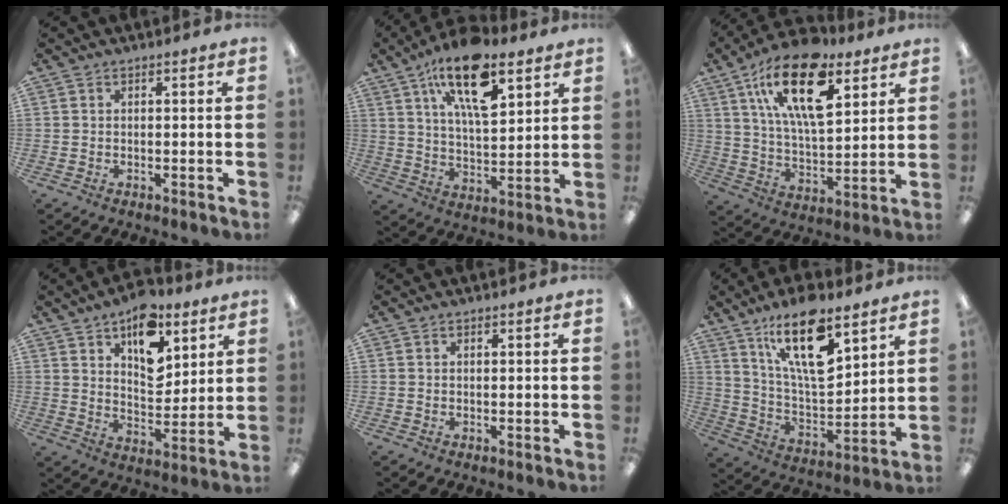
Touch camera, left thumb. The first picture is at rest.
{"total": 18.4, "force": [10.8, 7.6, 12.8], "torque": [-0.206, -0.047, 0.180]}
{"total": 21.6, "force": [11.7, 9.9, 15.2], "torque": [-0.269, -0.051, 0.196]}
{"total": 14.3, "force": [8.5, 7.7, 8.5], "torque": [-0.107, -0.044, 0.146]}
{"total": 0.0}
{"total": 19.6, "force": [11.7, 7.4, 13.9], "torque": [-0.244, -0.061, 0.194]}